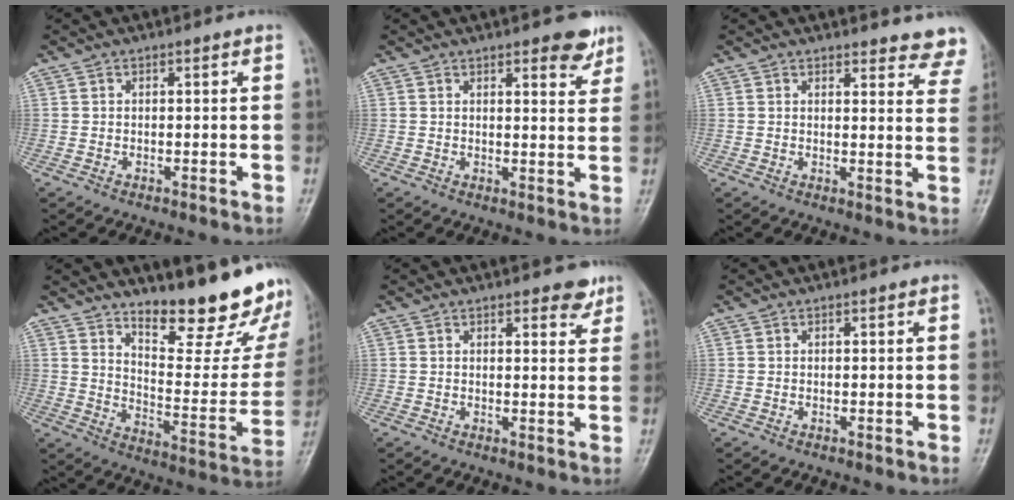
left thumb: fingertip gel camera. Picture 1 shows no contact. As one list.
[{"total": 4.7, "force": [3.3, 1.6, 3.0], "torque": [-0.020, -0.019, 0.039]}, {"total": 10.5, "force": [10.0, 2.7, 1.9], "torque": [0.031, -0.058, 0.083]}, {"total": 21.4, "force": [16.3, 5.7, 12.6], "torque": [-0.138, -0.129, 0.233]}, {"total": 4.4, "force": [3.1, 1.4, 2.7], "torque": [-0.020, -0.019, 0.038]}, {"total": 0.0}]